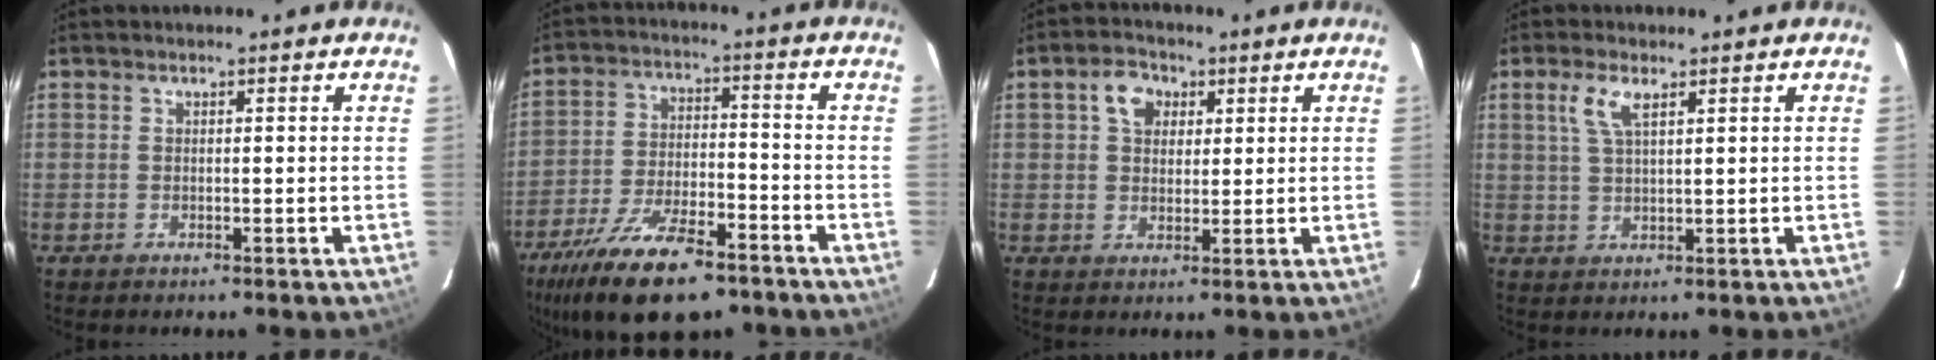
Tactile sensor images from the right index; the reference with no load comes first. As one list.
[{"total": 18.3, "force": [-12.9, 6.7, 11.1], "torque": [-0.225, -0.028, -0.216]}, {"total": 5.2, "force": [1.9, 4.0, 2.7], "torque": [-0.043, 0.020, 0.034]}, {"total": 4.3, "force": [2.2, 1.4, 3.5], "torque": [-0.071, 0.005, 0.045]}]